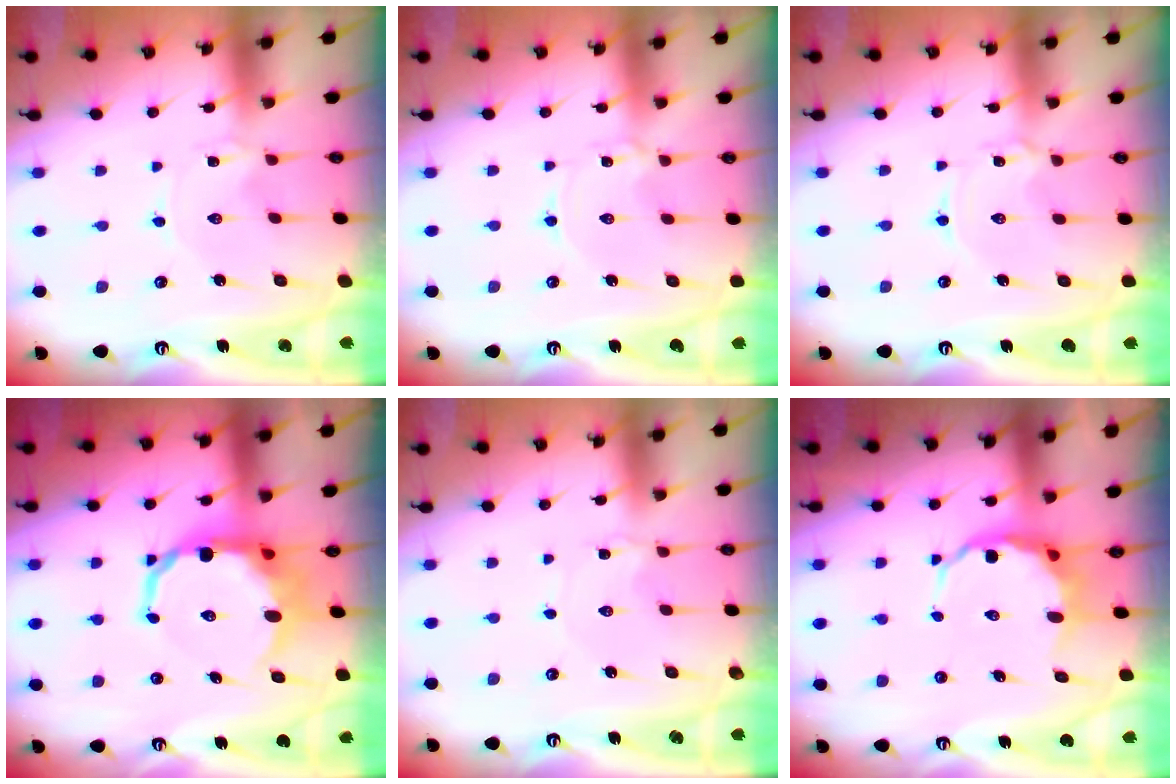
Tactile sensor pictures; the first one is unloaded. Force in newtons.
{"total": 1.0, "press": 1.0, "slide": 0.2}
{"total": 1.4, "press": 1.4, "slide": 0.2}
{"total": 12.2, "press": 11.8, "slide": 3.1}
{"total": 1.0, "press": 1.0, "slide": 0.1}
{"total": 6.4, "press": 6.2, "slide": 1.6}